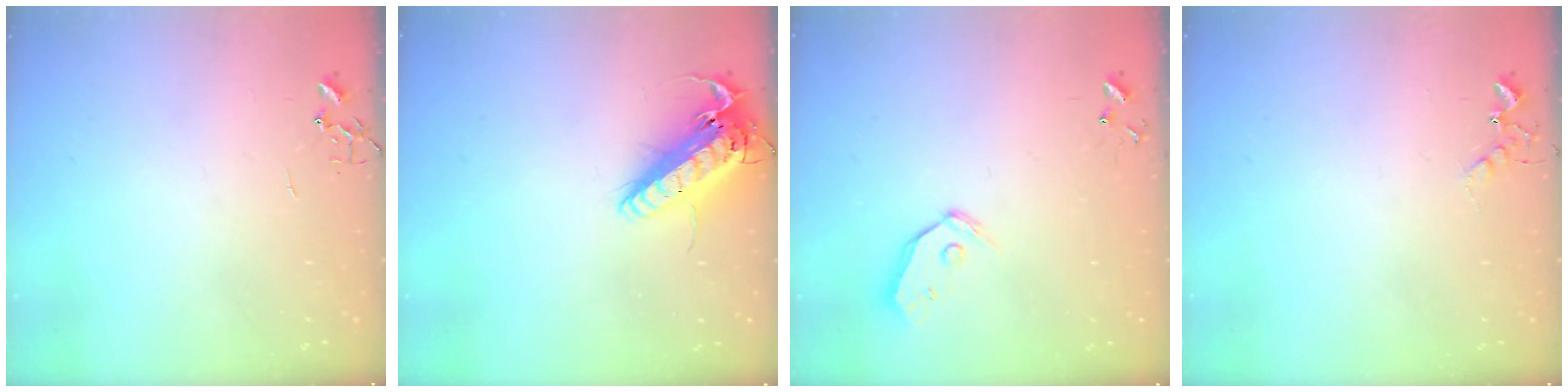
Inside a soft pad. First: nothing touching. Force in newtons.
{"total": 17.8, "press": 17.5, "slide": 3.3}
{"total": 6.9, "press": 6.9, "slide": 0.7}
{"total": 5.2, "press": 5.1, "slide": 0.9}